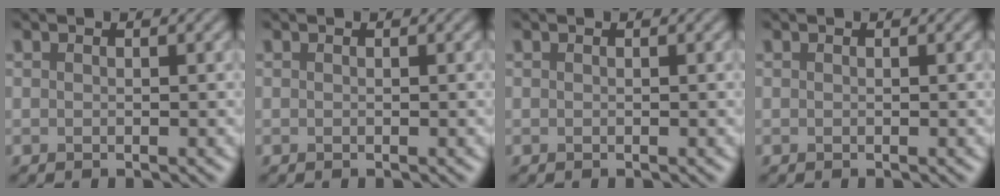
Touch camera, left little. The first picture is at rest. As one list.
[{"total": 0.0}, {"total": 0.0}, {"total": 0.0}]